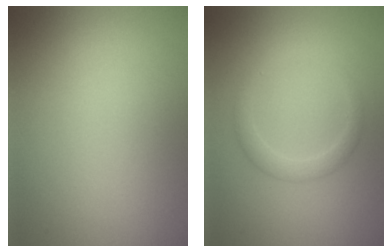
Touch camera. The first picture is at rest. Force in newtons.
{"total": 1.8, "press": 1.8, "slide": 0.0}